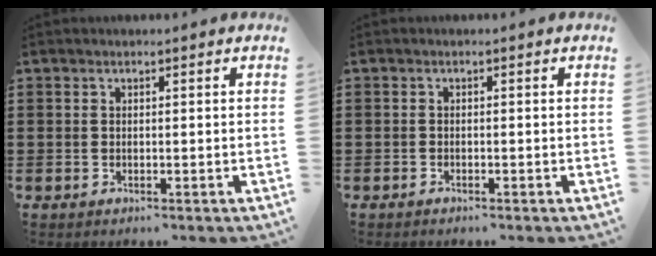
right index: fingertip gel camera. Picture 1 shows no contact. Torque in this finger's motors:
{"motor_torque": [0.44, 0.54, -0.01, -0.02]}